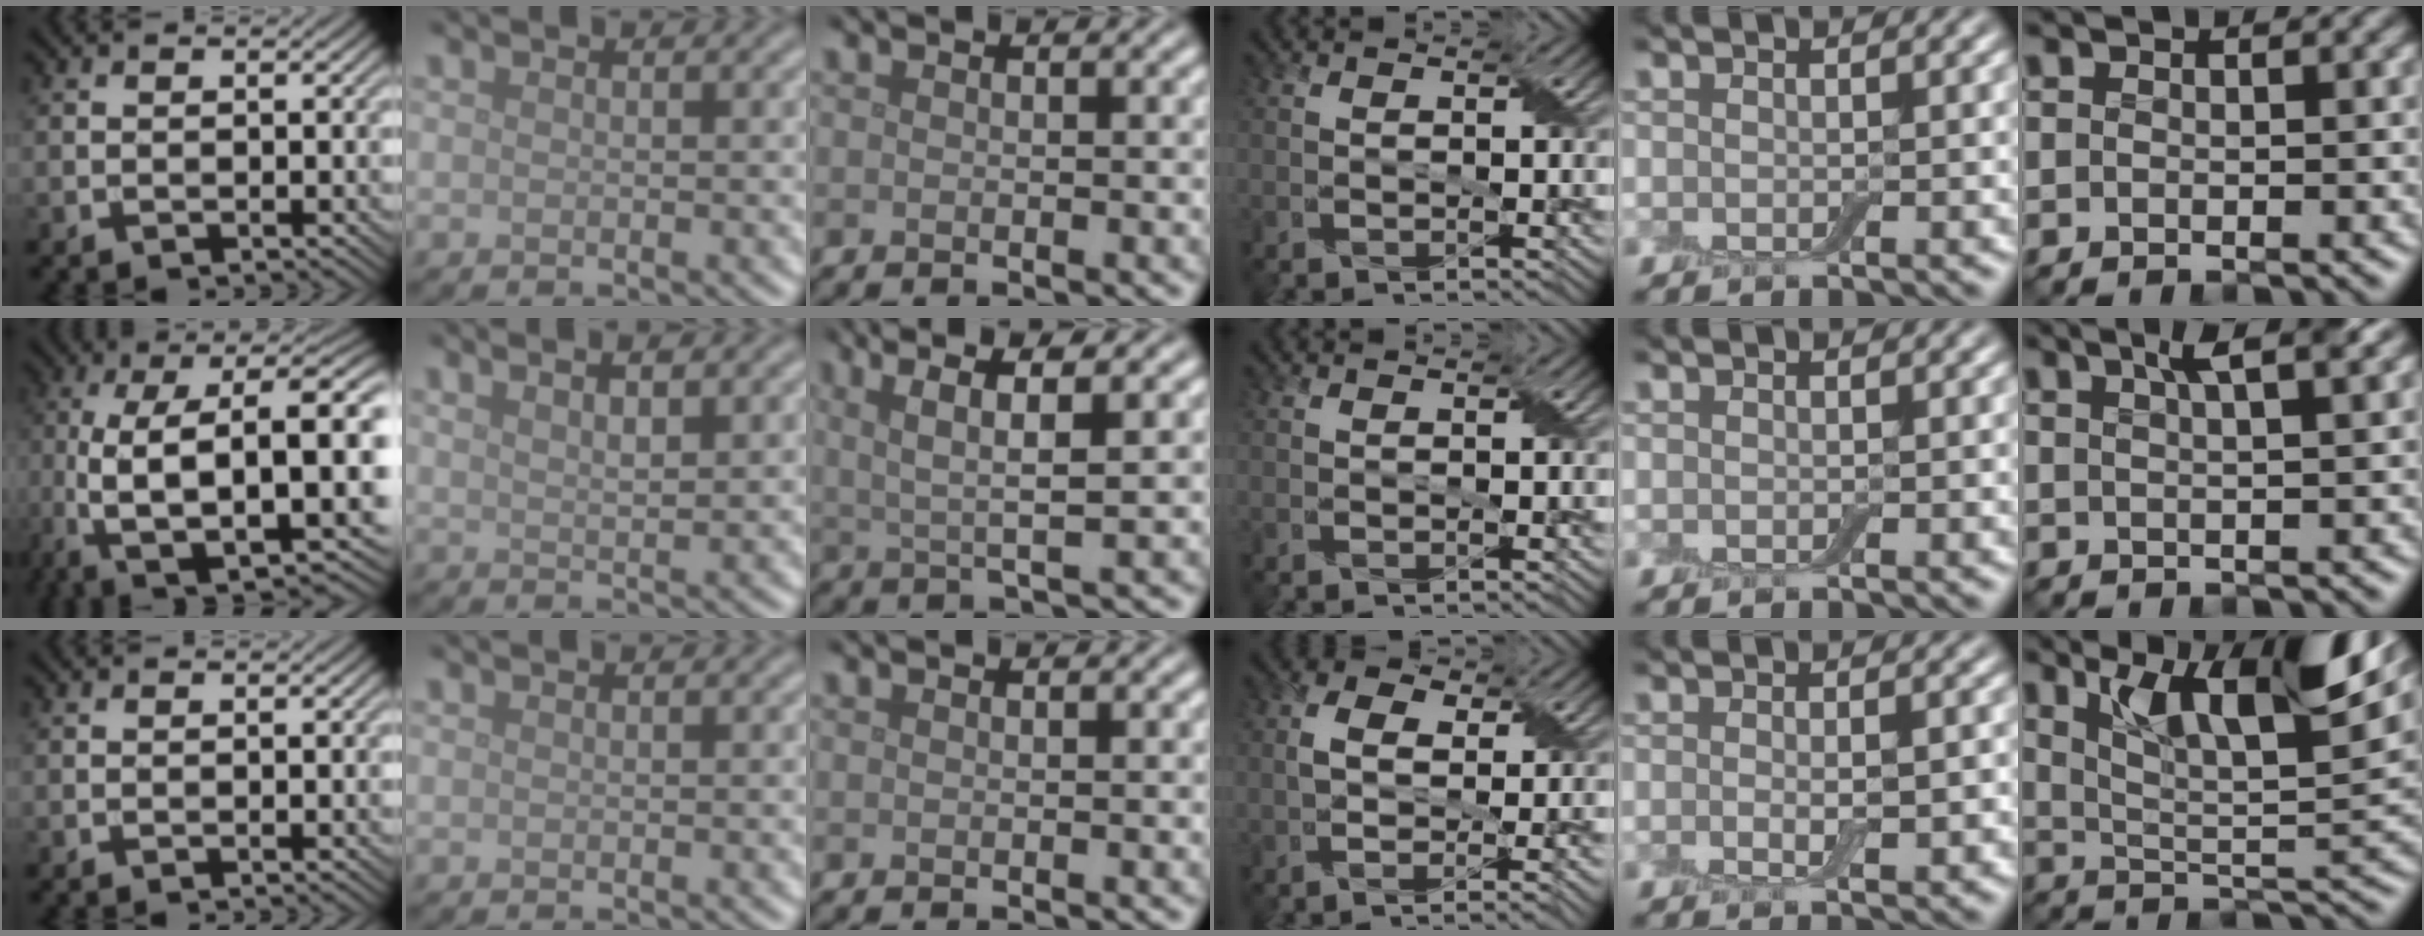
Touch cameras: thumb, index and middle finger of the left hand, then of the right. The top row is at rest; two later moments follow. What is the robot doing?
{"motion": "peel", "object": "bubble wrap"}